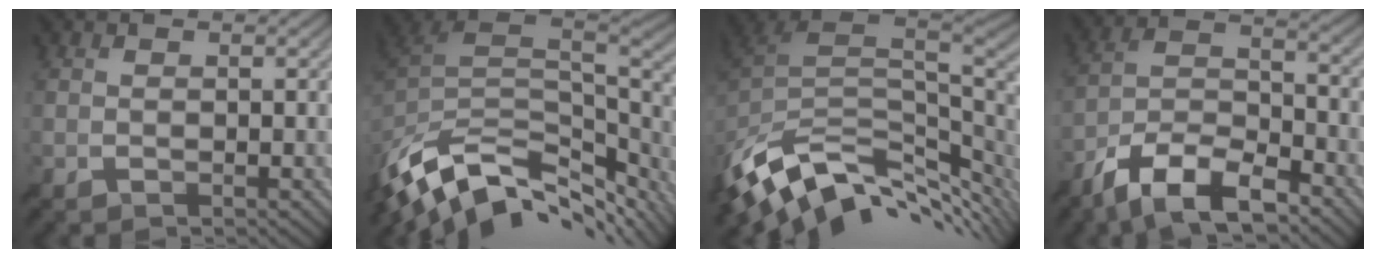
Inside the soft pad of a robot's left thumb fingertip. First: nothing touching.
{"total": 13.4, "force": [-7.6, 6.6, 9.0], "torque": [-0.217, -0.015, -0.126]}
{"total": 13.1, "force": [-4.5, 7.2, 9.9], "torque": [-0.224, -0.016, -0.072]}
{"total": 11.3, "force": [-8.1, 3.7, 7.0], "torque": [-0.124, 0.006, -0.169]}